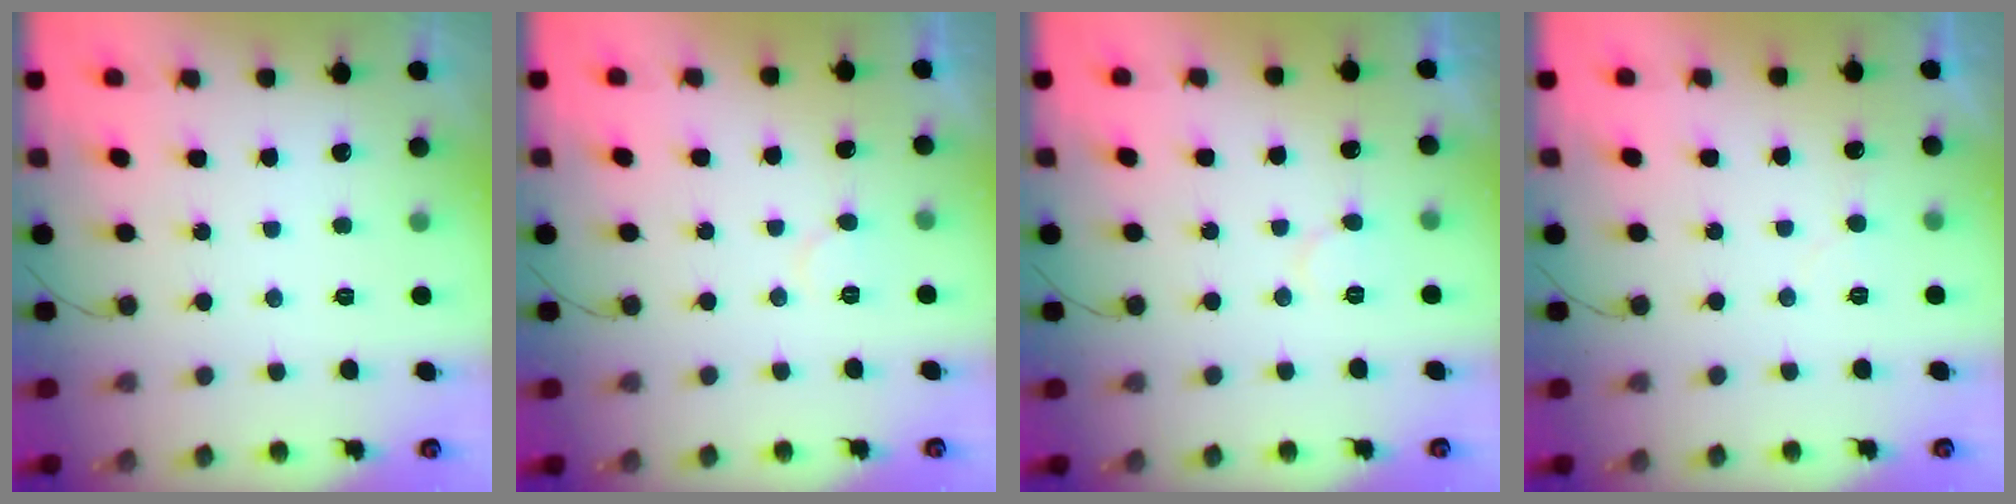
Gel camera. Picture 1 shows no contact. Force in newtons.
{"total": 4.8, "press": 4.8, "slide": 0.4}
{"total": 4.8, "press": 4.8, "slide": 0.4}
{"total": 3.6, "press": 3.6, "slide": 0.3}